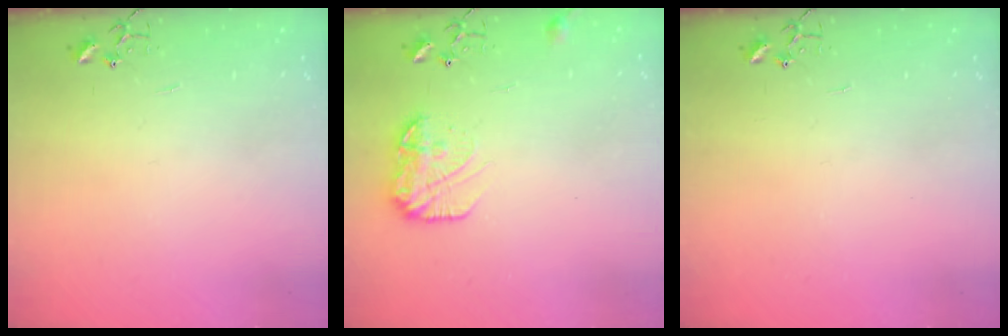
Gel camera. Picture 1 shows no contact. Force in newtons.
{"total": 11.5, "press": 11.4, "slide": 0.6}
{"total": 0.0}